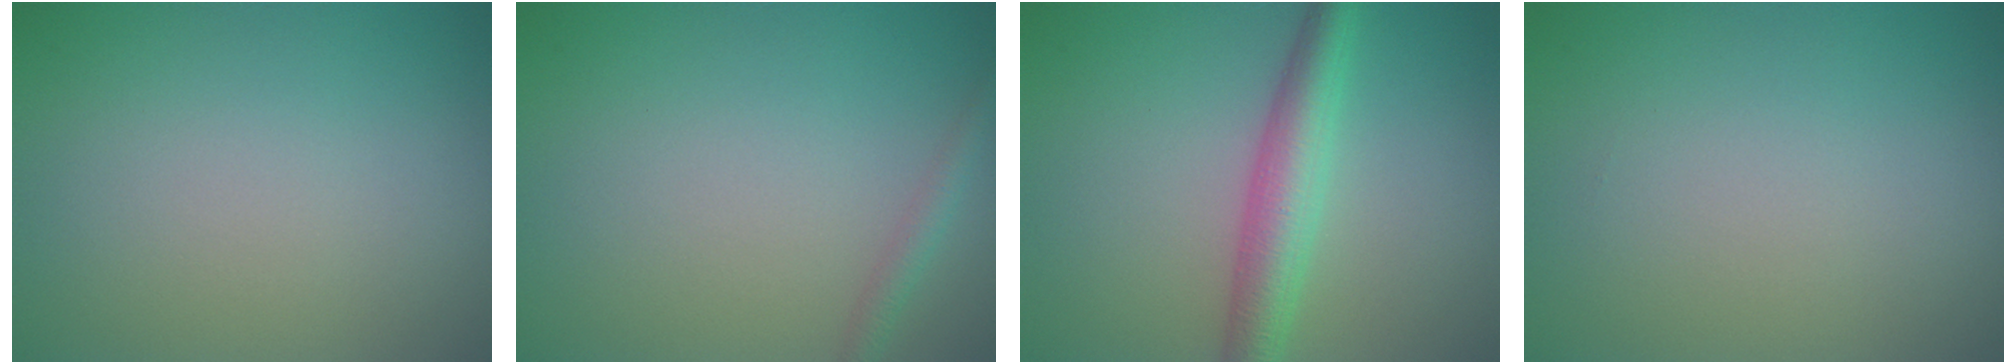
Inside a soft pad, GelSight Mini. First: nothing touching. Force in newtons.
{"total": 1.3, "press": 1.3, "slide": 0.1}
{"total": 4.3, "press": 4.3, "slide": 0.1}
{"total": 0.0}